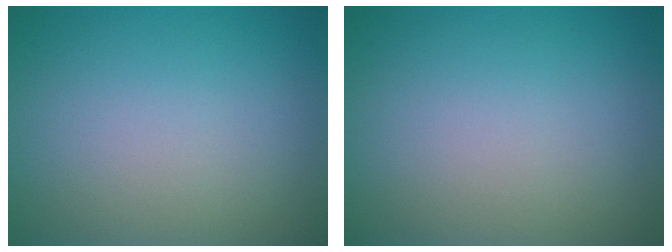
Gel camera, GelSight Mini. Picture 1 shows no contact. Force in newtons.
{"total": 0.0}